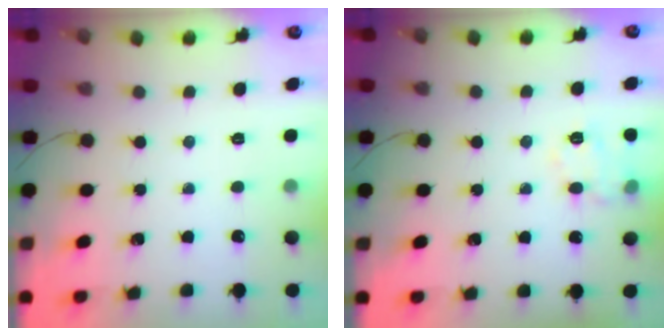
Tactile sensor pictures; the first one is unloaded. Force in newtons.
{"total": 10.7, "press": 10.7, "slide": 0.5}